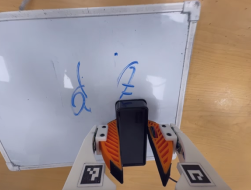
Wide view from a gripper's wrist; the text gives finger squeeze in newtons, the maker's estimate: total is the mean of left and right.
{"total": 7.9, "left": 8.9, "right": 7.0}